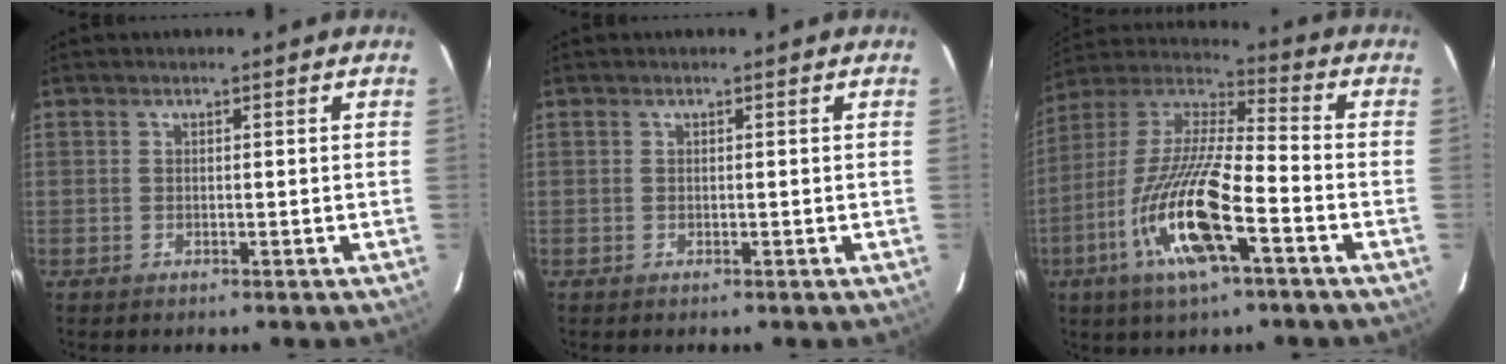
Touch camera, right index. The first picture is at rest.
{"total": 0.0}
{"total": 17.4, "force": [-6.9, 3.0, 15.6], "torque": [-0.324, -0.014, -0.128]}